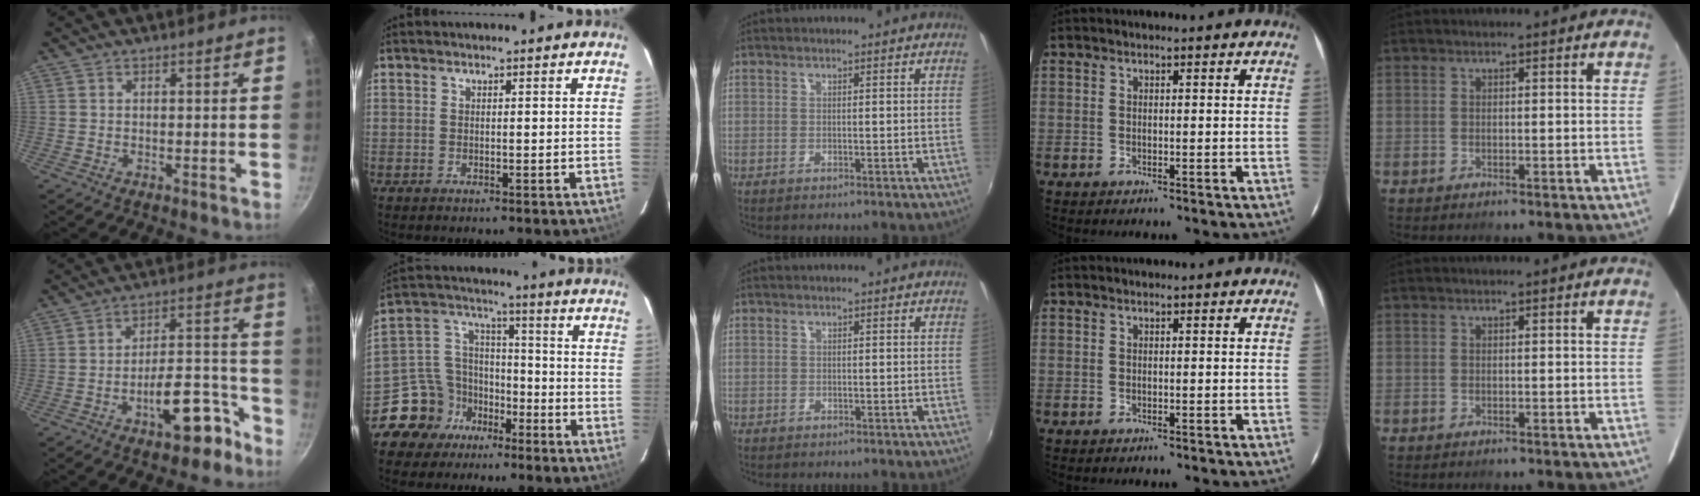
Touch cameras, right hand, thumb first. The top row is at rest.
{"thumb": {"total": 13.0, "force": [-7.3, 5.7, 9.2], "torque": [-0.089, 0.081, -0.098]}, "index": {"total": 11.6, "force": [-8.0, 8.1, 1.9], "torque": [-0.060, 0.060, -0.139]}, "middle": {"total": 0.6, "force": [-0.4, 0.5, 0.0], "torque": [-0.002, 0.002, -0.007]}}